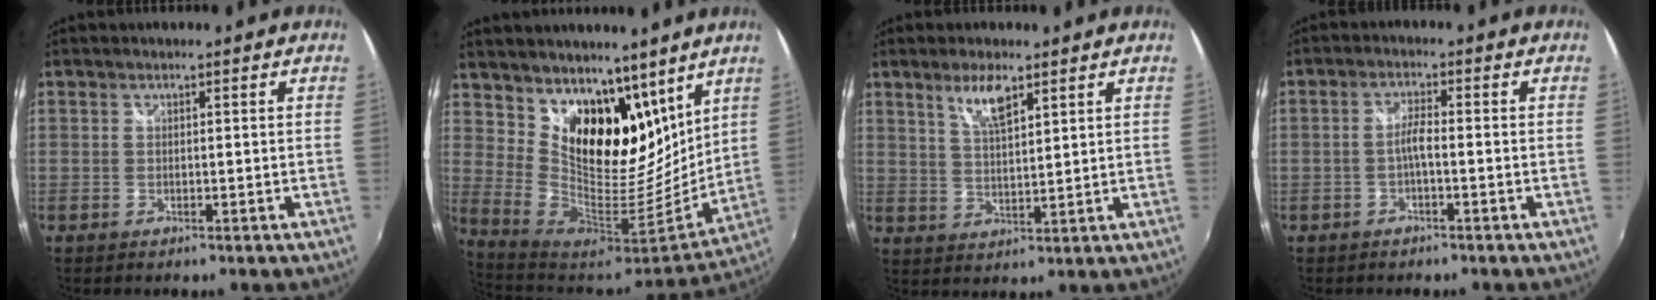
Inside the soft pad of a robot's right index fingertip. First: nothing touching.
{"total": 19.7, "force": [12.4, 11.1, 10.6], "torque": [-0.182, -0.012, 0.228]}
{"total": 5.8, "force": [3.7, 1.6, 4.2], "torque": [-0.077, 0.000, 0.073]}
{"total": 2.5, "force": [-1.0, 0.2, 2.3], "torque": [-0.048, 0.005, -0.020]}